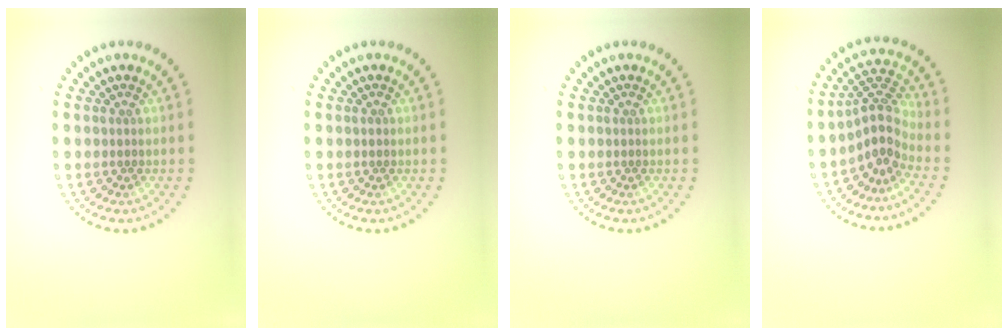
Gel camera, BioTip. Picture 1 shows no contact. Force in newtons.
{"total": 0.5, "press": 0.5, "slide": 0.1}
{"total": 0.0}
{"total": 3.6, "press": 2.6, "slide": 2.4}